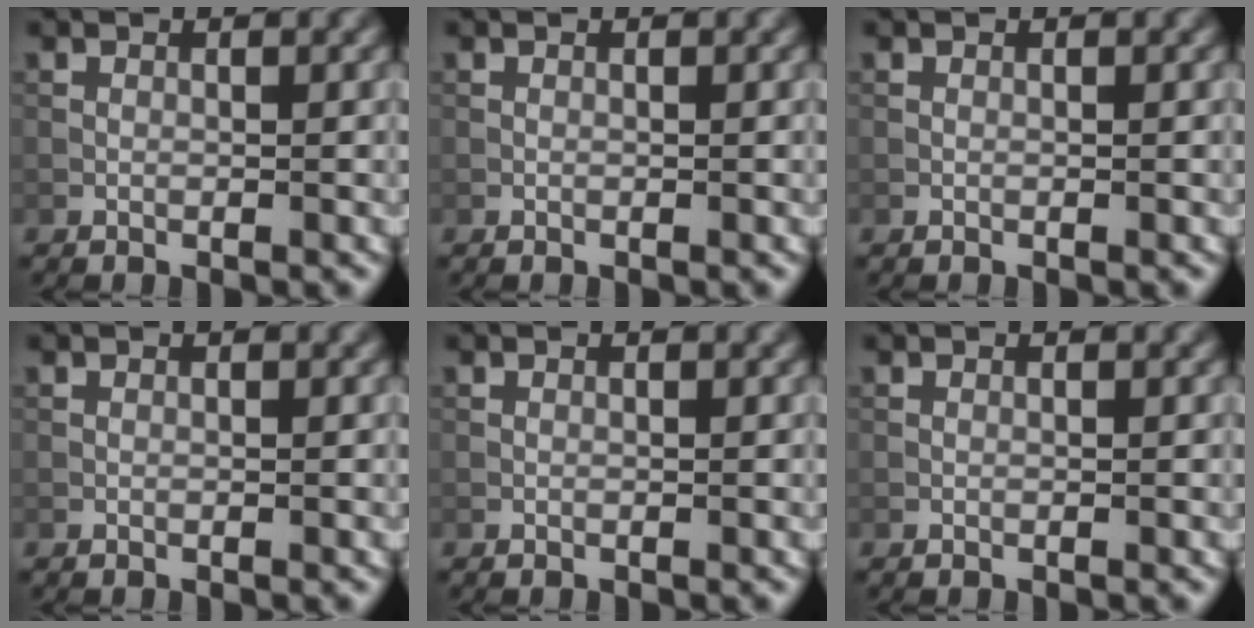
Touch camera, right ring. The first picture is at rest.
{"total": 0.0}
{"total": 0.0}
{"total": 0.0}
{"total": 0.0}
{"total": 0.0}